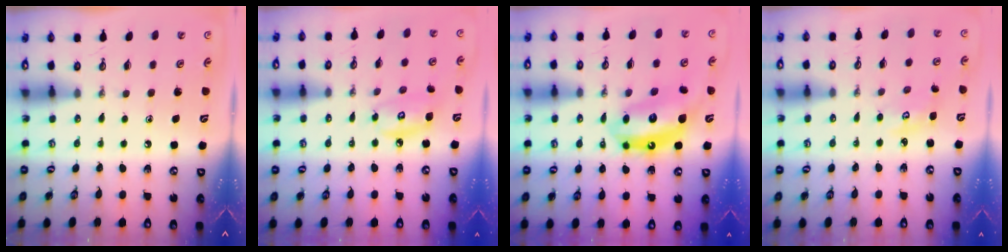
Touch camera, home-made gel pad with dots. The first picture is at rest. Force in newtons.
{"total": 7.4, "press": 7.3, "slide": 0.4}
{"total": 12.8, "press": 12.7, "slide": 1.0}
{"total": 2.9, "press": 2.9, "slide": 0.1}